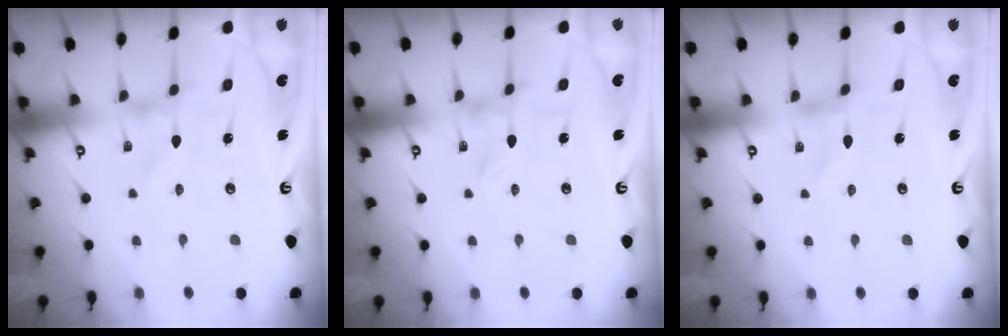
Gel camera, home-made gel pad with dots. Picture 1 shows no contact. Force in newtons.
{"total": 0.0}
{"total": 0.0}